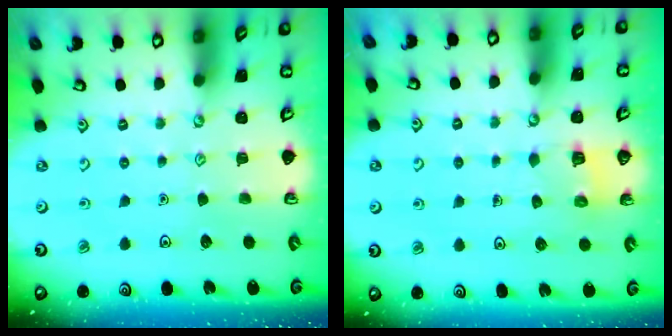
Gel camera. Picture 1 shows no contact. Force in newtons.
{"total": 2.5, "press": 2.5, "slide": 0.1}